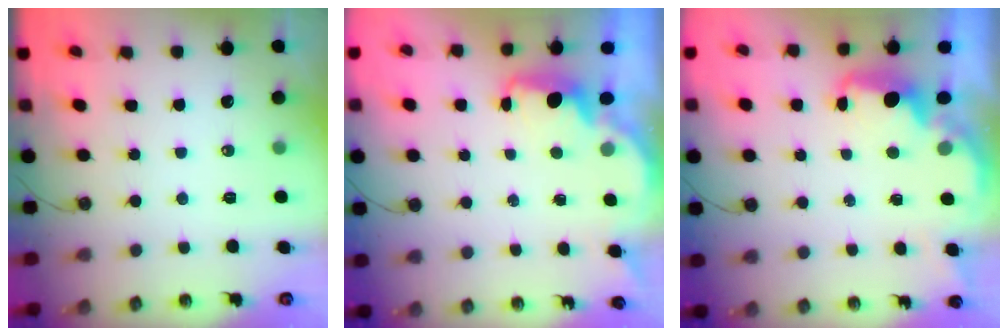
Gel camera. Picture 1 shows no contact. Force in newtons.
{"total": 1.9, "press": 1.8, "slide": 0.7}
{"total": 2.0, "press": 1.9, "slide": 0.6}